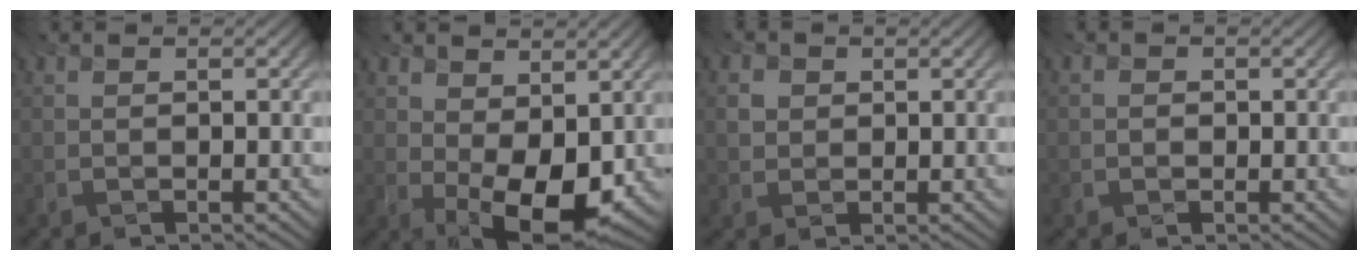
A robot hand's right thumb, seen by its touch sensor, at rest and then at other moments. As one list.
[{"total": 9.7, "force": [0.8, 5.6, 7.9], "torque": [-0.136, -0.012, 0.021]}, {"total": 1.7, "force": [0.0, 1.7, 0.1], "torque": [-0.009, -0.002, 0.000]}, {"total": 1.0, "force": [-0.6, 0.8, -0.3], "torque": [0.006, -0.002, -0.008]}]